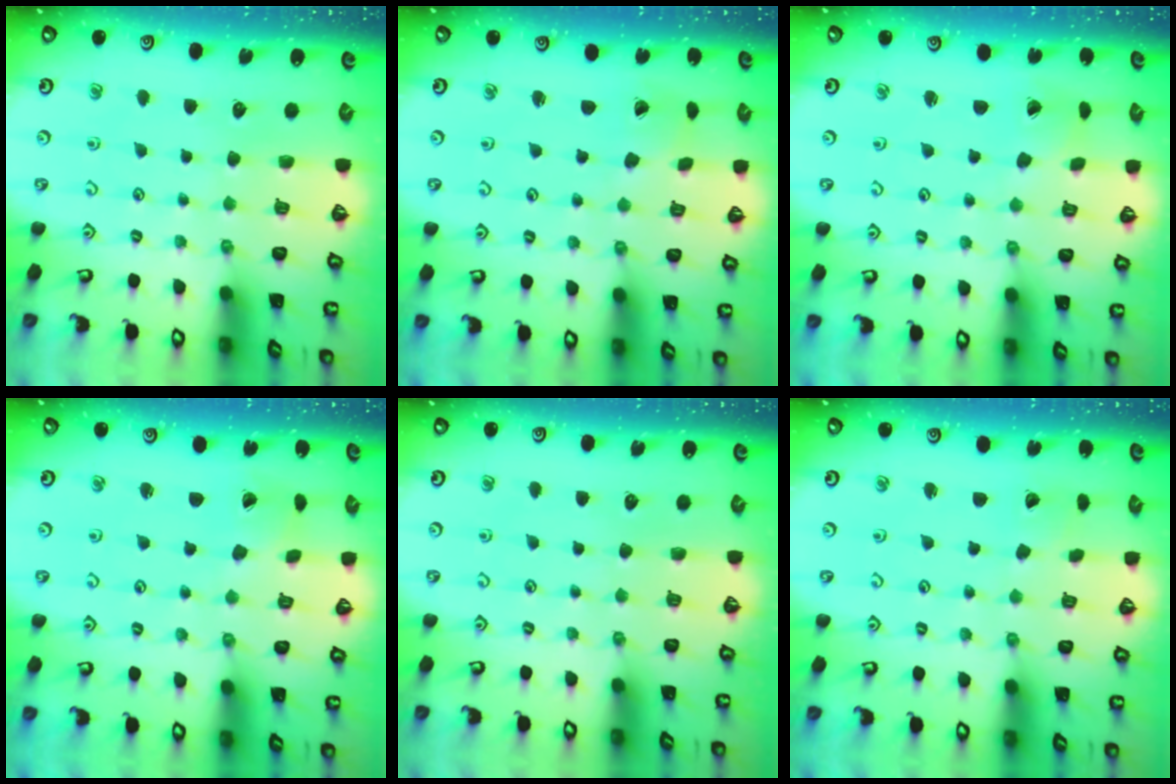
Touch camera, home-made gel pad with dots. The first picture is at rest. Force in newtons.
{"total": 1.2, "press": 1.2, "slide": 0.1}
{"total": 1.0, "press": 1.0, "slide": 0.1}
{"total": 1.5, "press": 1.5, "slide": 0.2}
{"total": 0.0}
{"total": 2.0, "press": 2.0, "slide": 0.2}